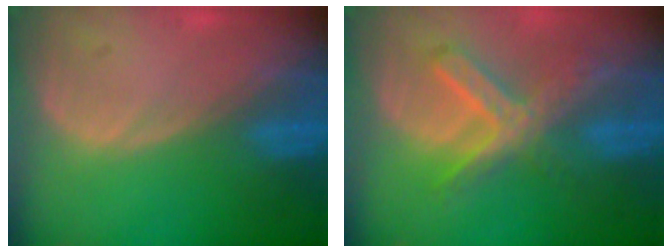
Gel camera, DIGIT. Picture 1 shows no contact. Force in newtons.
{"total": 7.3, "press": 6.3, "slide": 3.8}